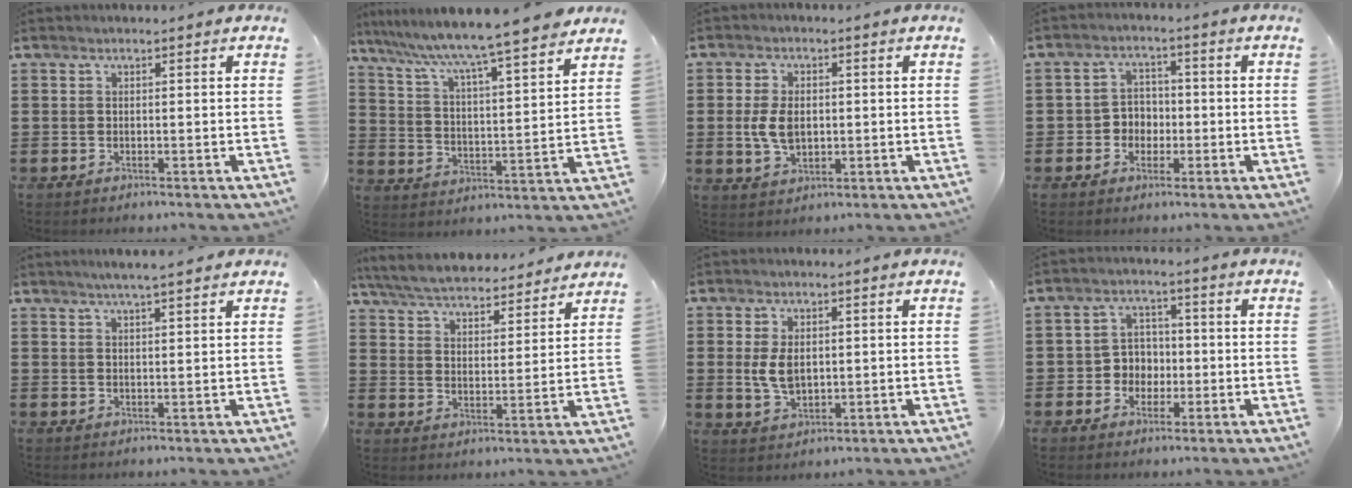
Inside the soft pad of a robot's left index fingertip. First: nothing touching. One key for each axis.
{"total": 7.2, "fx": 6.6, "fy": -0.9, "fz": 2.9, "tx": -0.086, "ty": -0.052, "tz": 0.104}
{"total": 5.5, "fx": 0.1, "fy": 3.5, "fz": 4.3, "tx": -0.099, "ty": 0.000, "tz": -0.007}
{"total": 3.6, "fx": -1.3, "fy": 3.1, "fz": 1.1, "tx": -0.033, "ty": 0.008, "tz": -0.031}
{"total": 3.0, "fx": 2.6, "fy": -0.1, "fz": 1.6, "tx": -0.035, "ty": 0.000, "tz": 0.047}
{"total": 6.1, "fx": 6.0, "fy": 0.6, "fz": 1.3, "tx": -0.055, "ty": -0.034, "tz": 0.104}
{"total": 4.9, "fx": 0.5, "fy": 3.1, "fz": 3.8, "tx": -0.093, "ty": 0.004, "tz": 0.004}
{"total": 4.3, "fx": -1.0, "fy": 4.0, "fz": 1.2, "tx": -0.038, "ty": 0.011, "tz": -0.023}